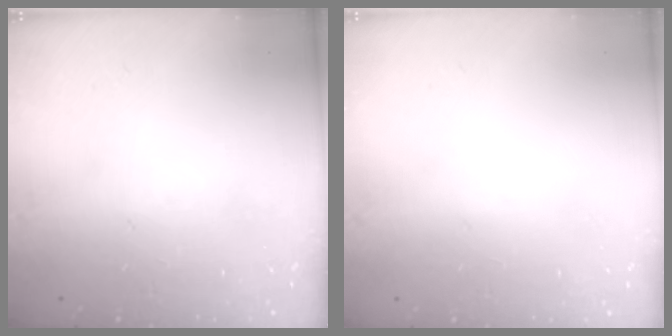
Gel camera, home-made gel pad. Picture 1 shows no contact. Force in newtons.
{"total": 1.1, "press": 0.8, "slide": 0.7}